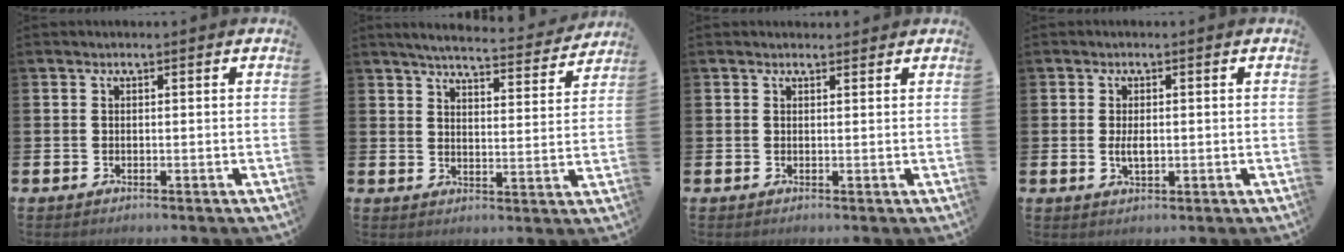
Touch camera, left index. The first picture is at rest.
{"total": 5.4, "force": [5.1, 0.4, 1.7], "torque": [-0.042, -0.036, 0.085]}
{"total": 0.8, "force": [0.8, 0.2, 0.1], "torque": [0.005, 0.000, 0.012]}
{"total": 2.4, "force": [0.0, 1.1, 2.1], "torque": [-0.032, -0.001, -0.003]}